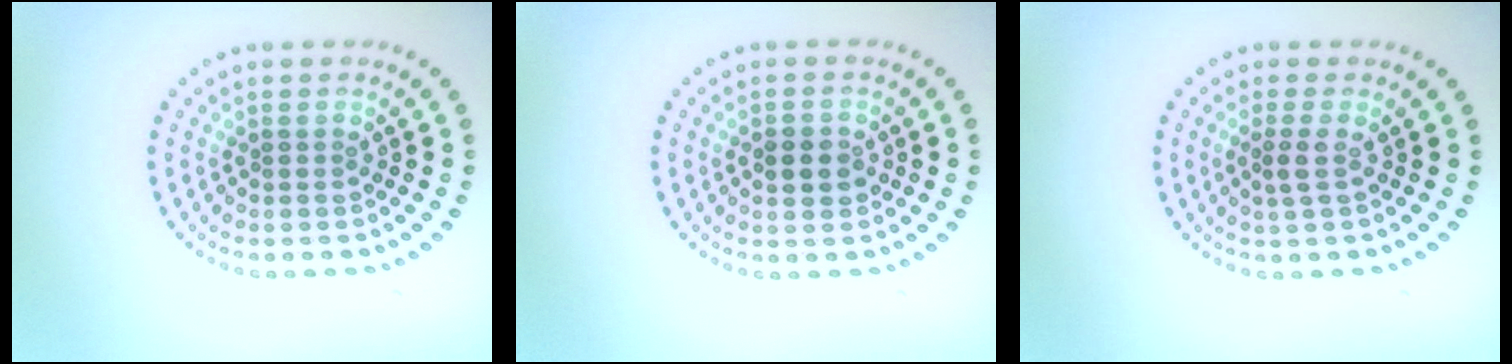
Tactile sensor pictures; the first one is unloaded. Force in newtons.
{"total": 2.2, "press": 2.2, "slide": 0.1}
{"total": 1.2, "press": 1.0, "slide": 0.6}